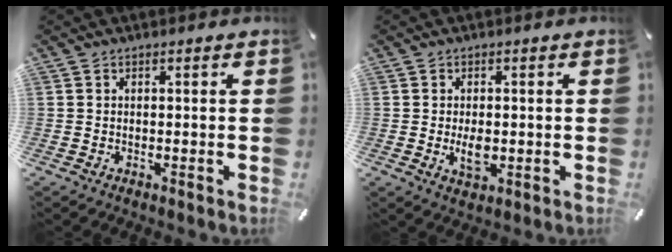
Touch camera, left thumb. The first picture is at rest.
{"total": 4.2, "force": [-0.3, 2.4, 3.4], "torque": [-0.077, -0.010, -0.011]}